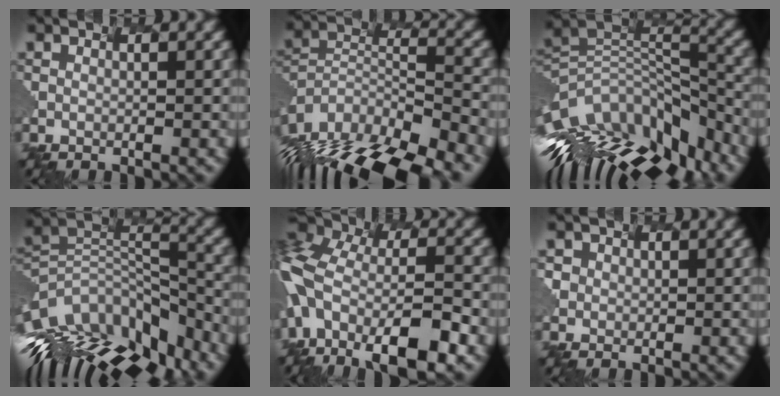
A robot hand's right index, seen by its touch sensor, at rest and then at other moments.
{"total": 16.1, "force": [-13.1, 5.6, 7.5], "torque": [-0.177, -0.011, -0.170]}
{"total": 11.8, "force": [-7.3, 5.1, 7.6], "torque": [-0.187, 0.005, -0.098]}
{"total": 12.2, "force": [-8.8, 5.2, 6.7], "torque": [-0.190, 0.000, -0.121]}
{"total": 12.8, "force": [-6.0, 6.9, 9.0], "torque": [-0.246, -0.025, -0.078]}
{"total": 1.3, "force": [-0.1, 0.2, -1.3], "torque": [-0.007, -0.014, 0.021]}